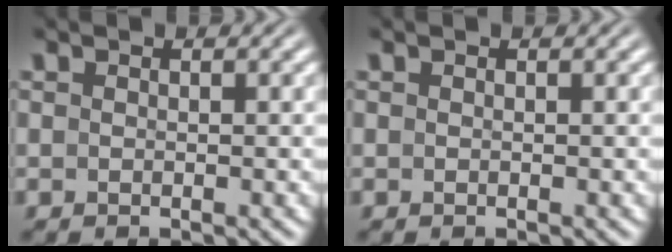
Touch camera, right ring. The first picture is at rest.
{"total": 0.0}